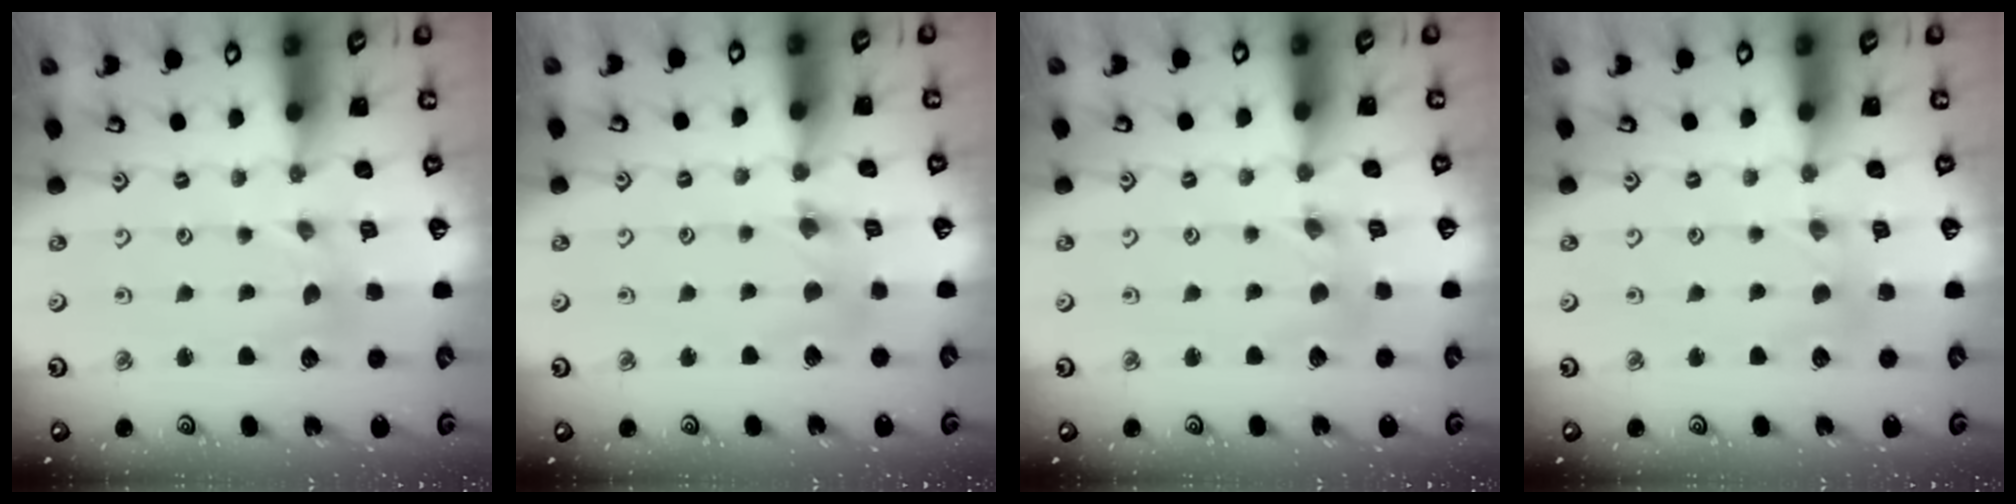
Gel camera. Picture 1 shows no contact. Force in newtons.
{"total": 2.7, "press": 2.7, "slide": 0.3}
{"total": 1.4, "press": 1.4, "slide": 0.0}
{"total": 1.3, "press": 1.3, "slide": 0.2}